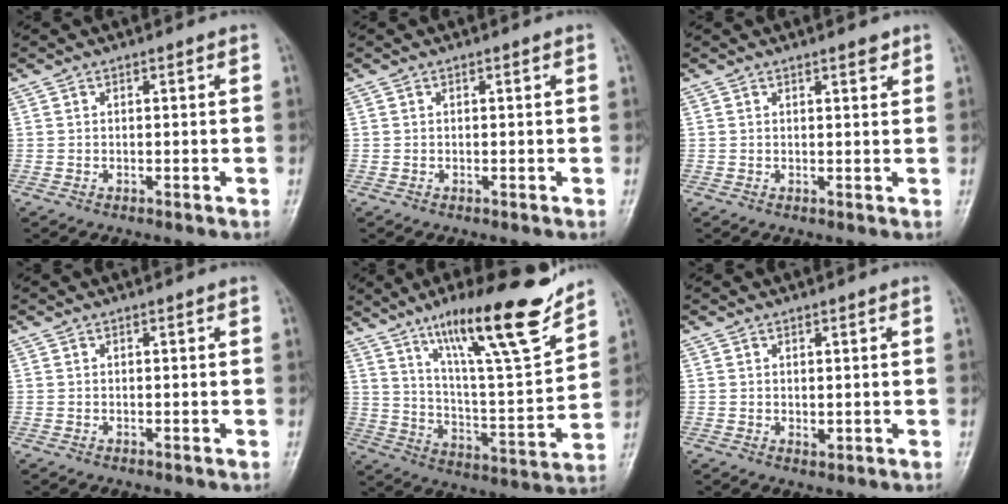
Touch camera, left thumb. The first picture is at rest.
{"total": 0.0}
{"total": 1.8, "force": [1.3, 0.5, 1.1], "torque": [-0.008, -0.007, 0.017]}
{"total": 0.0}
{"total": 21.5, "force": [14.9, 3.4, 15.2], "torque": [-0.215, -0.076, 0.248]}
{"total": 1.3, "force": [0.5, 0.7, 0.9], "torque": [-0.014, -0.007, 0.012]}